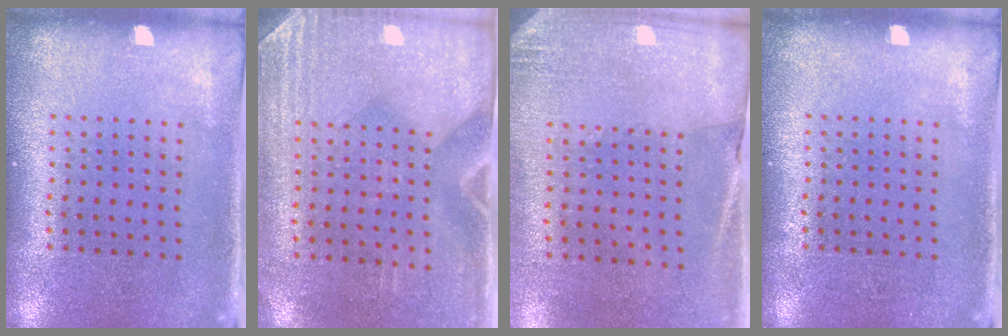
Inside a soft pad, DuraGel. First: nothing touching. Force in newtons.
{"total": 2.9, "press": 2.5, "slide": 1.4}
{"total": 2.6, "press": 2.3, "slide": 1.2}
{"total": 0.0}